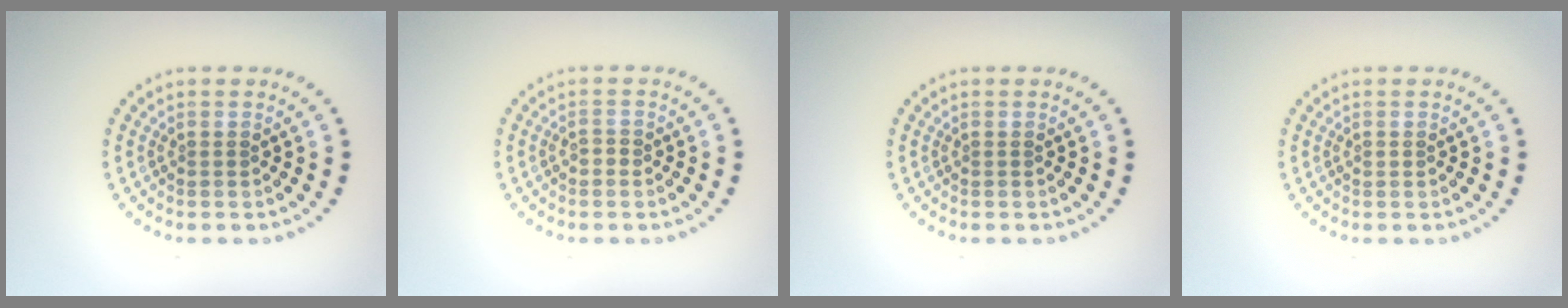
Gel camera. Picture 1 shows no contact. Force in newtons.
{"total": 0.7, "press": 0.7, "slide": 0.2}
{"total": 0.0}
{"total": 0.5, "press": 0.5, "slide": 0.2}